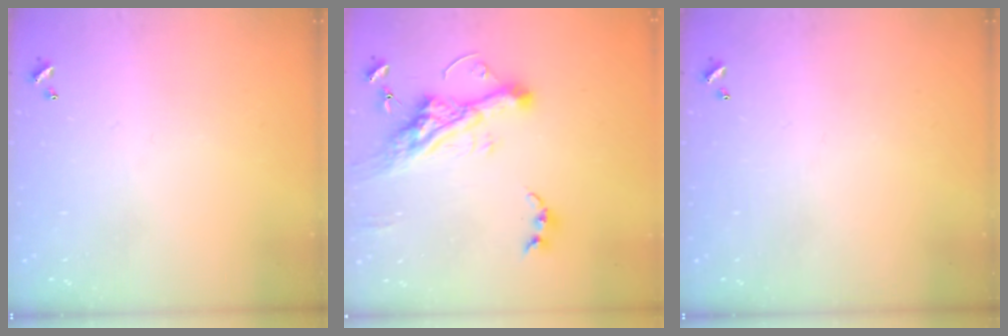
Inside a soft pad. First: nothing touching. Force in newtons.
{"total": 12.9, "press": 12.8, "slide": 1.9}
{"total": 0.0}